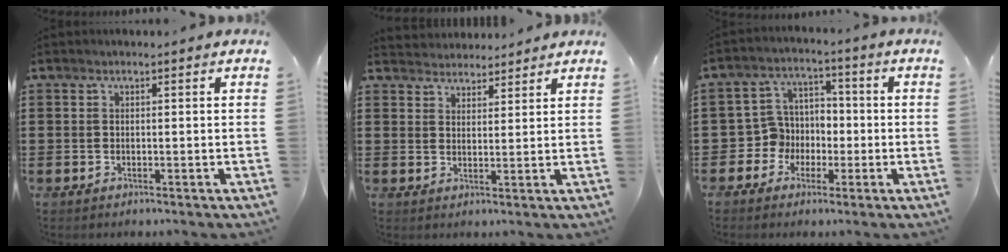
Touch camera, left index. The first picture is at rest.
{"total": 3.1, "force": [3.0, 0.7, -0.5], "torque": [-0.001, -0.005, 0.057]}
{"total": 5.9, "force": [-1.5, 5.6, 1.0], "torque": [-0.058, 0.002, -0.033]}